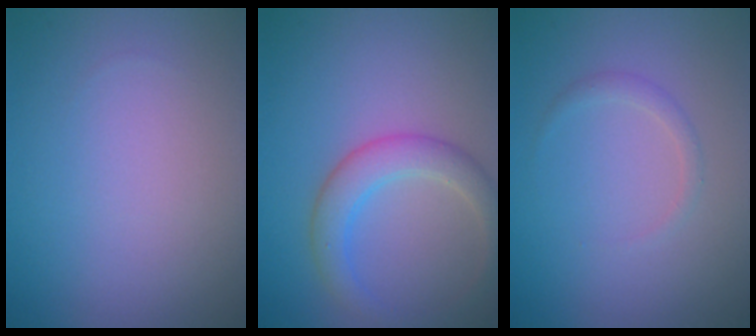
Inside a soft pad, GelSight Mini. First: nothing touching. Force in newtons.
{"total": 3.5, "press": 3.4, "slide": 0.3}
{"total": 1.0, "press": 1.0, "slide": 0.1}